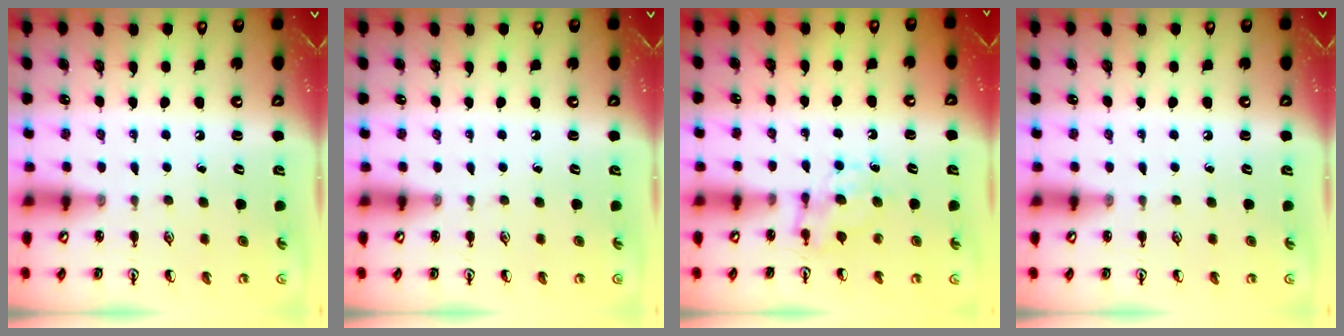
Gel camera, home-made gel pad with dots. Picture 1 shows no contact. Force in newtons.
{"total": 0.0}
{"total": 6.5, "press": 6.5, "slide": 0.3}
{"total": 0.0}